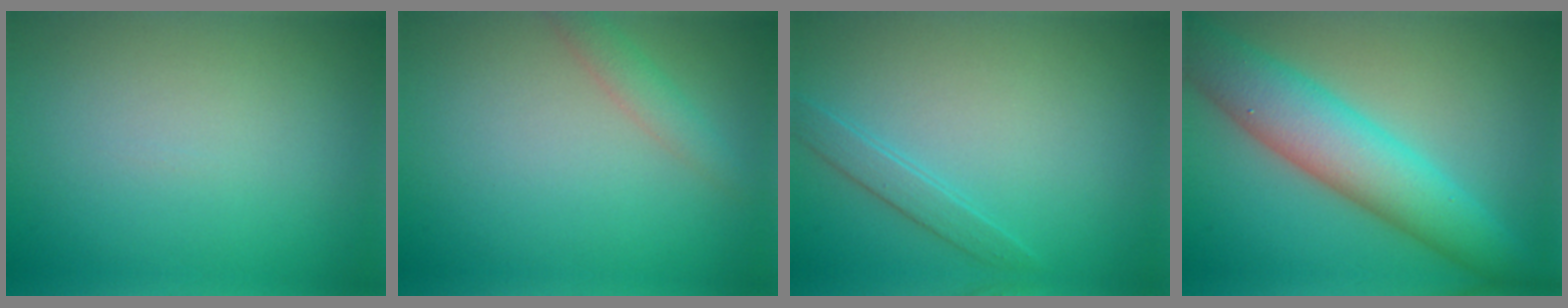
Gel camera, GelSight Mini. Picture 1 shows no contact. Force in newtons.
{"total": 1.8, "press": 1.8, "slide": 0.1}
{"total": 1.6, "press": 1.6, "slide": 0.1}
{"total": 7.1, "press": 7.1, "slide": 0.4}